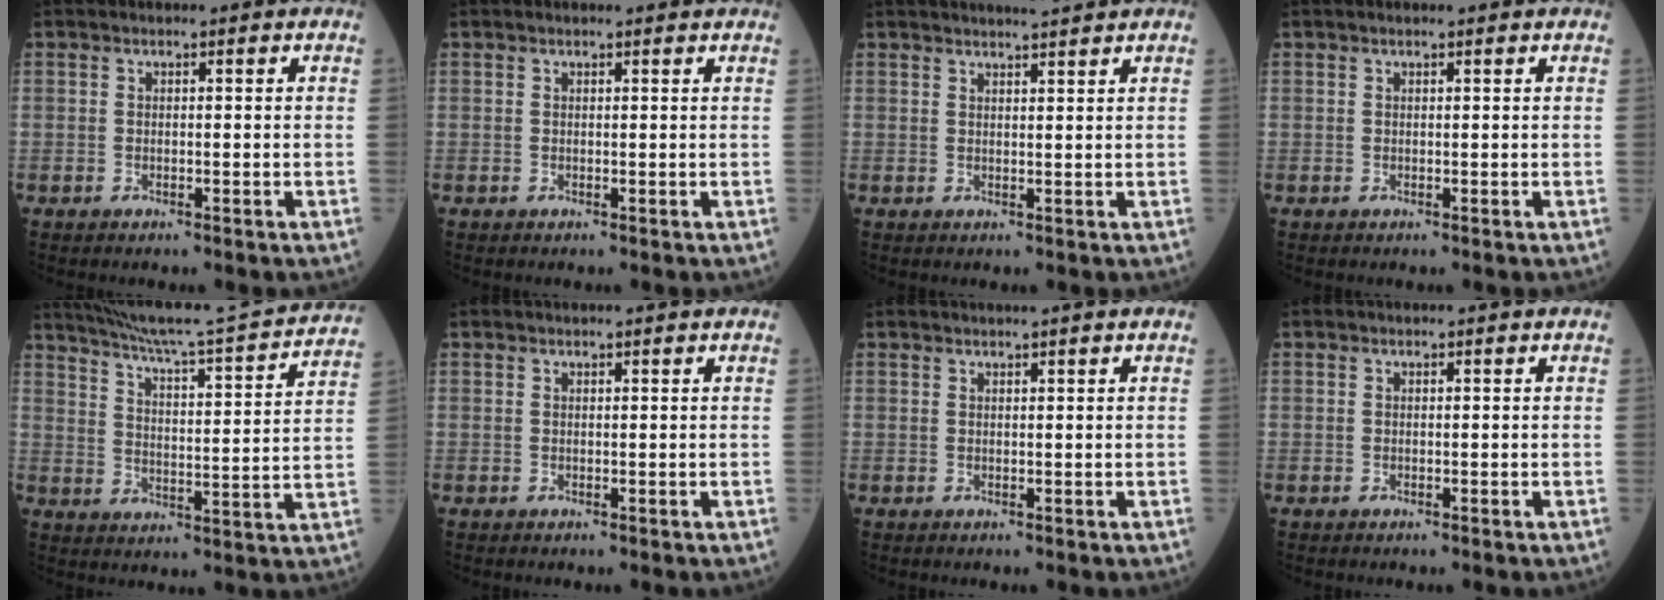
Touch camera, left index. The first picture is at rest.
{"total": 0.5, "force": [0.0, -0.3, -0.4], "torque": [0.003, -0.001, -0.007]}
{"total": 4.4, "force": [4.0, -0.4, 1.6], "torque": [-0.022, 0.016, 0.056]}
{"total": 0.6, "force": [-0.6, -0.1, -0.1], "torque": [0.003, 0.011, -0.006]}
{"total": 22.6, "force": [20.8, -0.4, 8.8], "torque": [-0.145, -0.033, 0.279]}
{"total": 1.7, "force": [1.6, -0.1, 0.7], "torque": [-0.005, 0.015, 0.024]}
{"total": 2.2, "force": [1.9, -0.2, 1.2], "torque": [-0.011, 0.018, 0.031]}
{"total": 0.0}